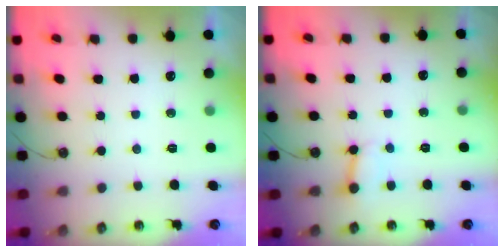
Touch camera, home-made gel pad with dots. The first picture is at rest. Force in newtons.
{"total": 3.1, "press": 3.0, "slide": 0.4}